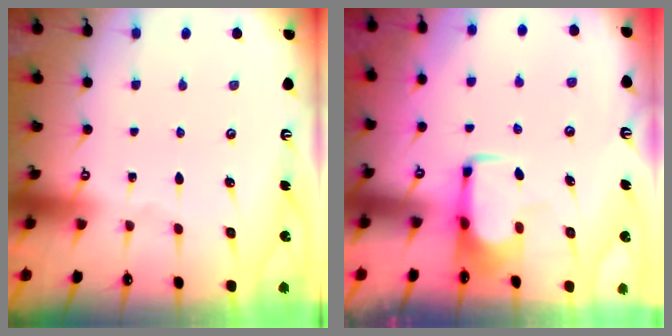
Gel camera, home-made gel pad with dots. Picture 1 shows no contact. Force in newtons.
{"total": 1.9, "press": 1.9, "slide": 0.4}